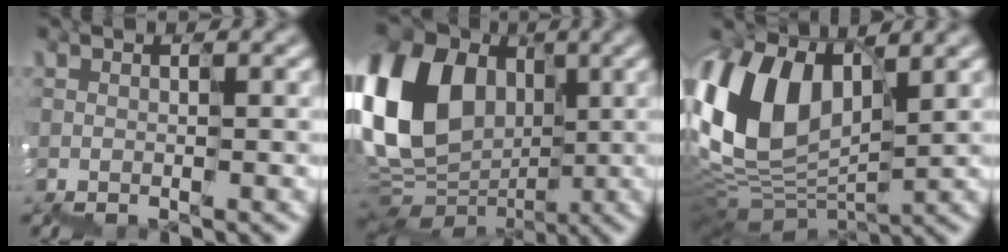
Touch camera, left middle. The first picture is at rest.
{"total": 14.2, "force": [2.8, 11.1, 8.4], "torque": [-0.195, 0.017, 0.055]}
{"total": 9.7, "force": [3.6, 6.1, 6.7], "torque": [-0.193, 0.010, 0.069]}